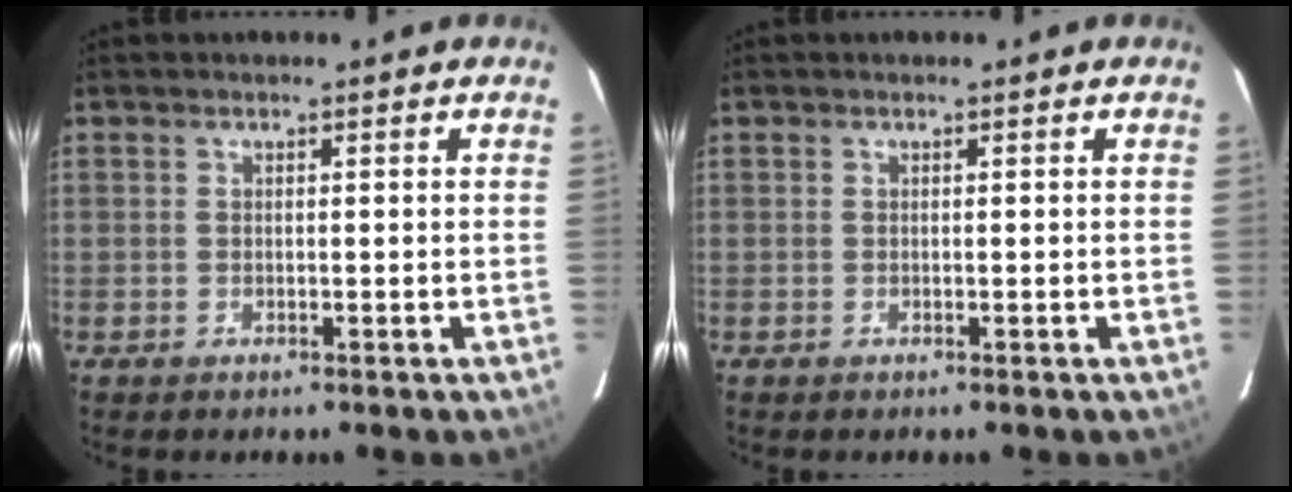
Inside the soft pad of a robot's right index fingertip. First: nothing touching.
{"total": 0.0}